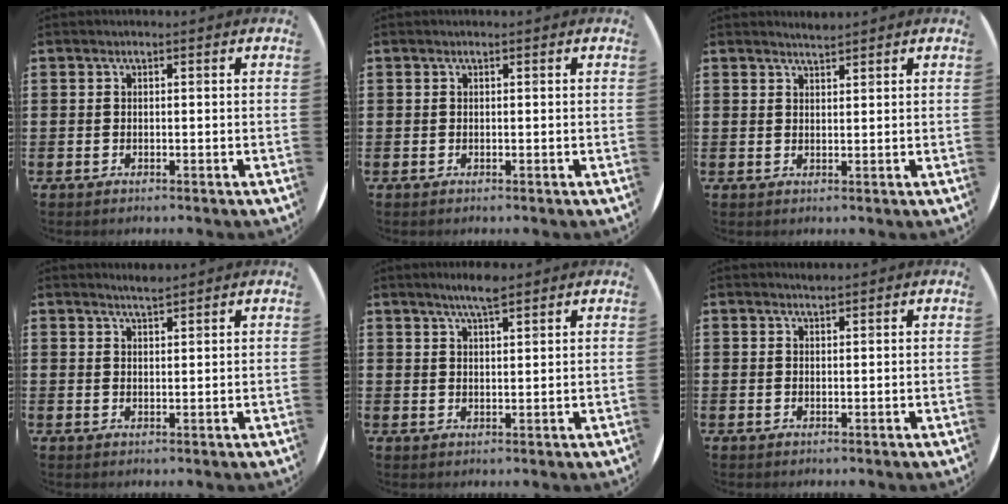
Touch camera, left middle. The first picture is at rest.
{"total": 0.0}
{"total": 1.5, "force": [1.5, -0.1, 0.0], "torque": [0.000, 0.002, 0.029]}
{"total": 2.2, "force": [2.1, 0.0, 0.6], "torque": [-0.012, 0.000, 0.038]}
{"total": 3.9, "force": [3.3, 0.5, 2.1], "torque": [-0.045, -0.002, 0.058]}
{"total": 0.8, "force": [0.8, -0.1, -0.1], "torque": [0.003, 0.001, 0.015]}